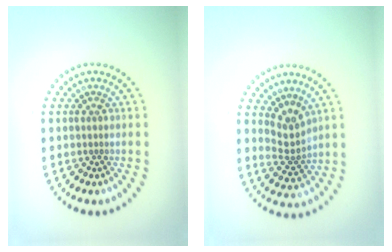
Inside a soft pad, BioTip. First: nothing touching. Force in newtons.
{"total": 2.5, "press": 1.8, "slide": 1.8}